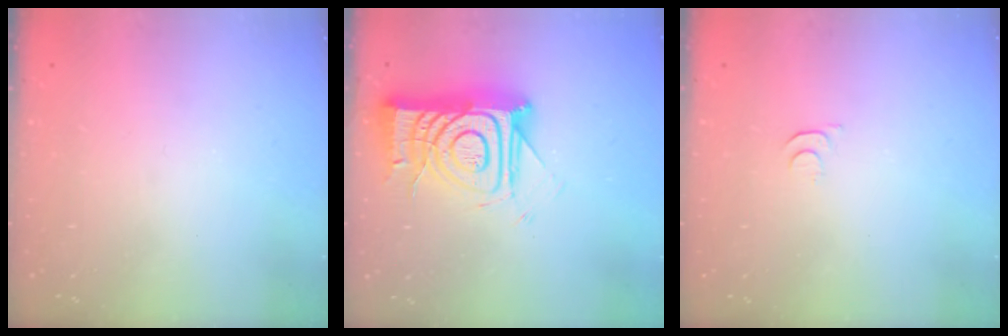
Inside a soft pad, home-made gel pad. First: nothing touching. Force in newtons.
{"total": 16.3, "press": 16.3, "slide": 1.5}
{"total": 3.3, "press": 3.2, "slide": 0.4}